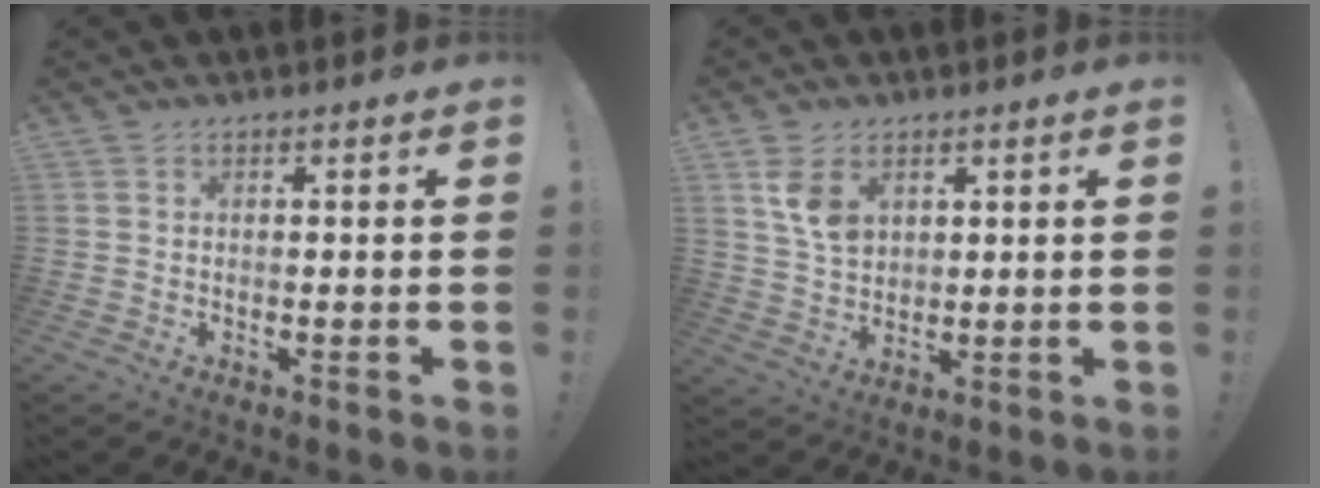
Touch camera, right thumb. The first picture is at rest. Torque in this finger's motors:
{"motor_torque": [0.10, 0.13, 0.24, 0.29, 0.01]}